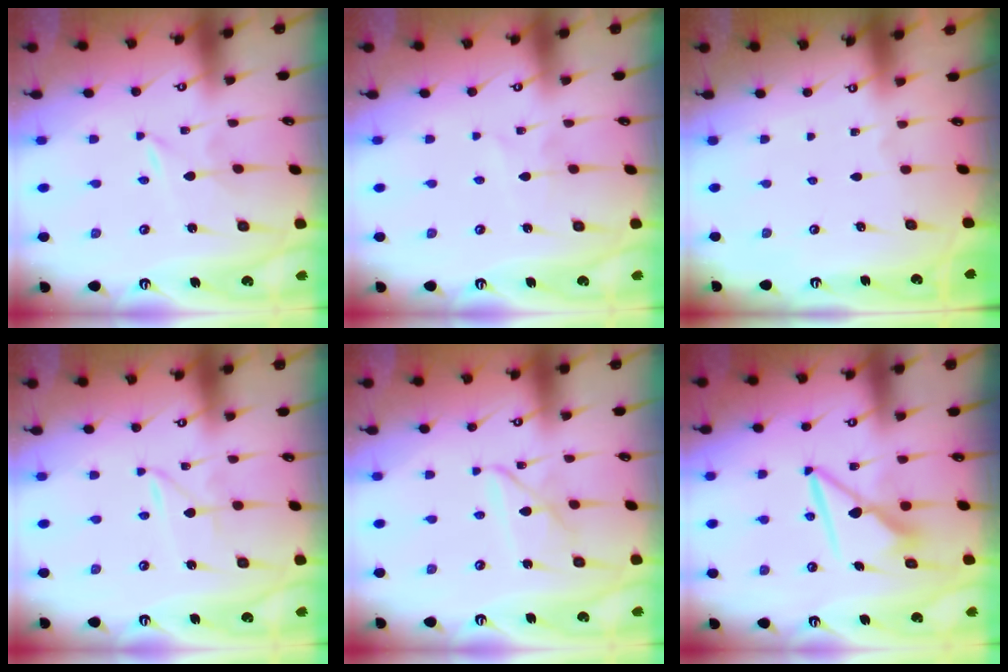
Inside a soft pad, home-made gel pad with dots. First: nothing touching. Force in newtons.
{"total": 2.5, "press": 2.5, "slide": 0.2}
{"total": 0.0}
{"total": 1.3, "press": 1.3, "slide": 0.1}
{"total": 7.3, "press": 7.3, "slide": 0.5}
{"total": 7.7, "press": 7.7, "slide": 0.4}